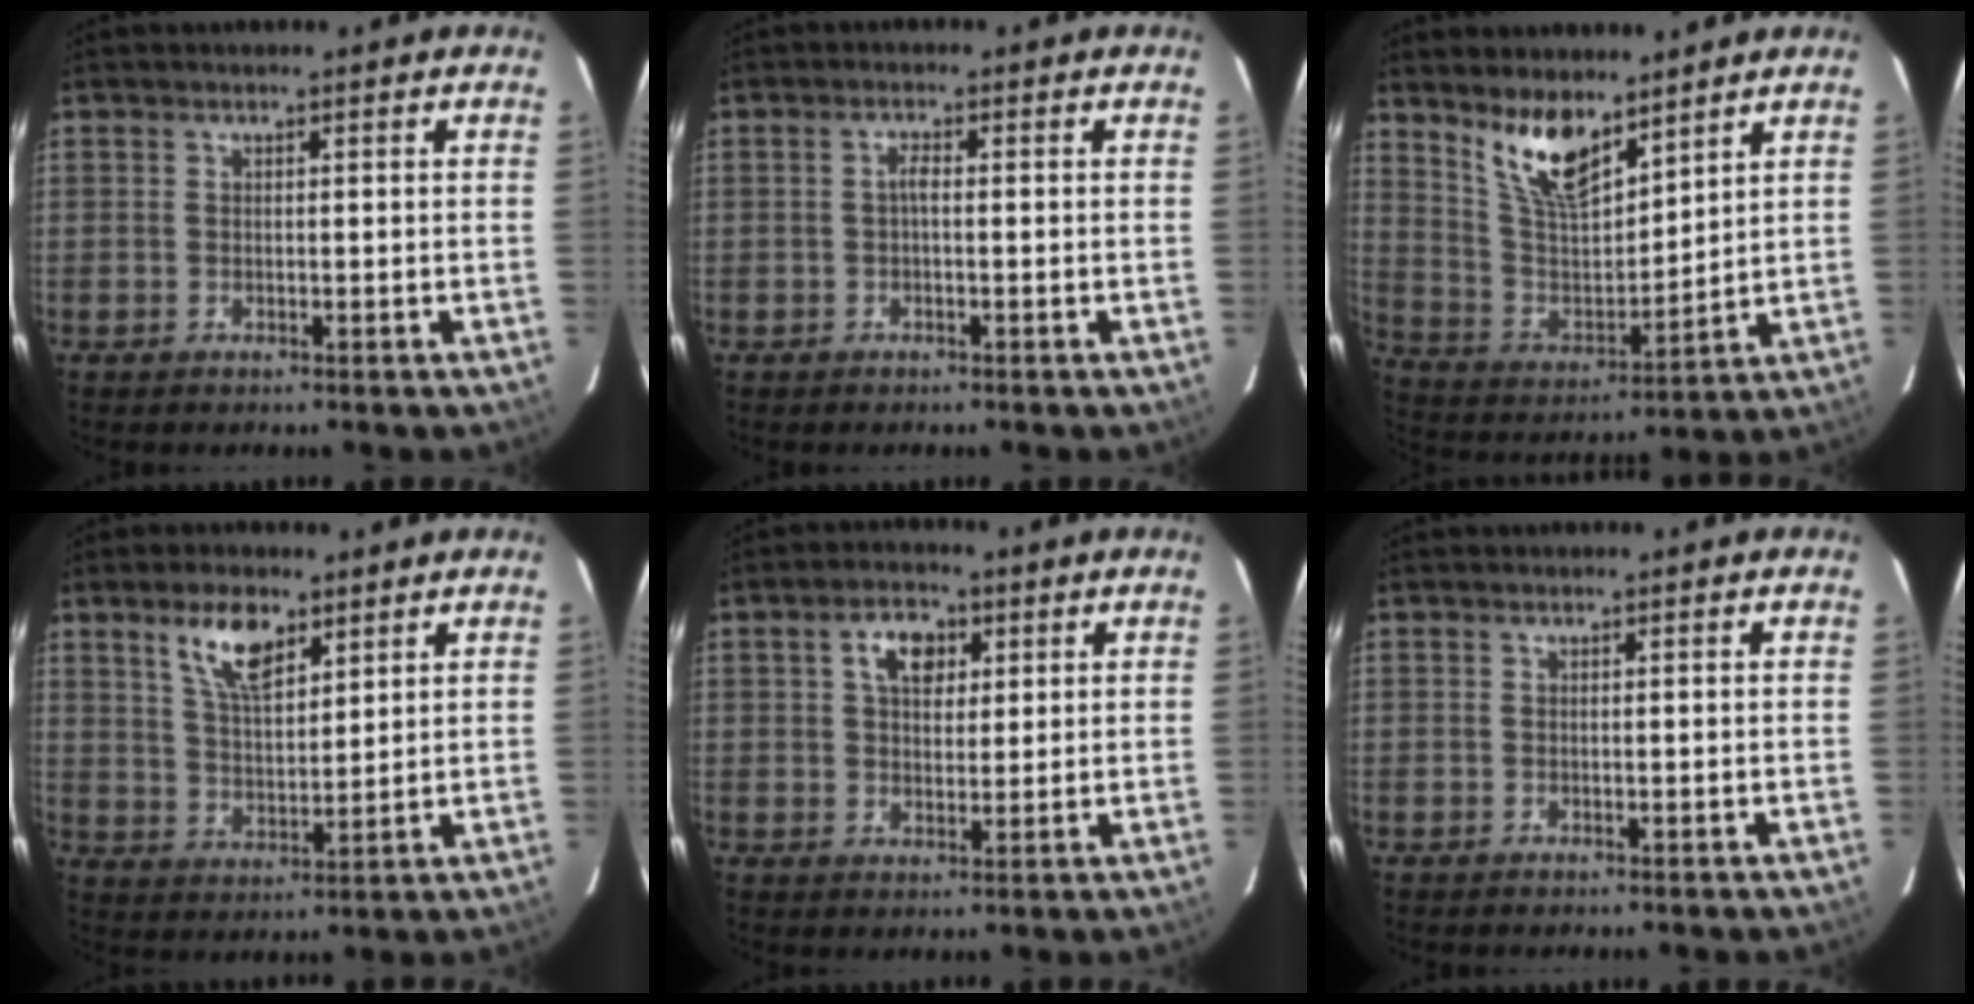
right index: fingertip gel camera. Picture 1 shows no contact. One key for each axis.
{"total": 1.3, "fx": -0.3, "fy": 0.4, "fz": 1.3, "tx": -0.024, "ty": 0.007, "tz": -0.007}
{"total": 12.1, "fx": 8.7, "fy": 4.3, "fz": 7.2, "tx": -0.140, "ty": -0.001, "tz": 0.177}
{"total": 8.5, "fx": 5.2, "fy": 3.5, "fz": 5.8, "tx": -0.103, "ty": 0.007, "tz": 0.101}
{"total": 6.0, "fx": 2.2, "fy": 3.9, "fz": 4.0, "tx": -0.063, "ty": 0.019, "tz": 0.039}
{"total": 0.0}